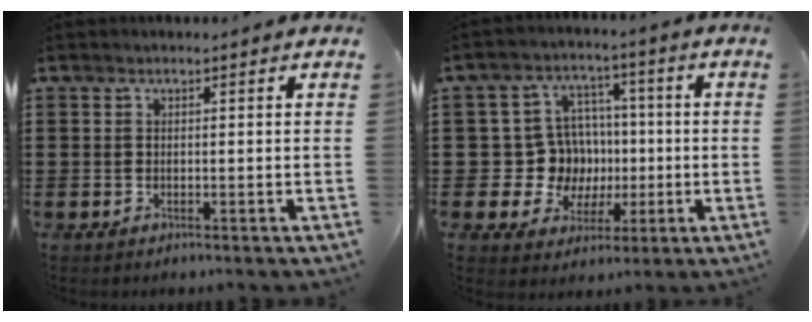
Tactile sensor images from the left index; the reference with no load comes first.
{"total": 9.8, "force": [0.2, 9.4, 2.9], "torque": [-0.082, 0.011, 0.019]}